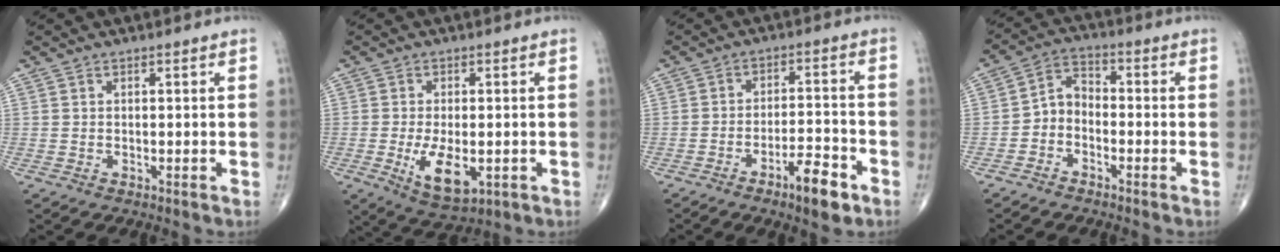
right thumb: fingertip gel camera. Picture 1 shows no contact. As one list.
[{"total": 8.7, "force": [-2.0, 4.3, 7.3], "torque": [-0.119, -0.015, -0.023]}, {"total": 8.3, "force": [-4.9, 2.3, 6.3], "torque": [-0.093, 0.028, -0.074]}, {"total": 5.0, "force": [-2.2, 3.5, 2.8], "torque": [-0.036, 0.032, -0.056]}]